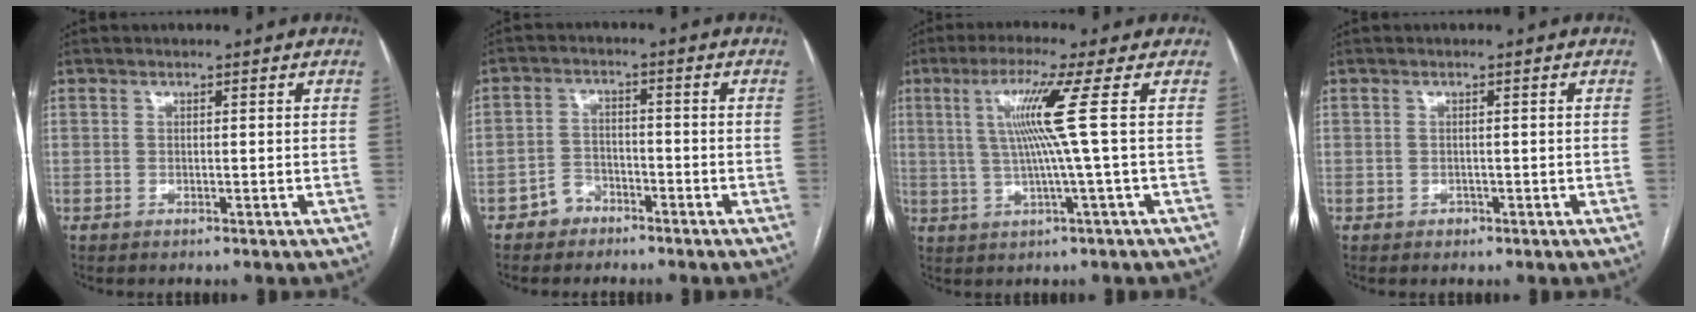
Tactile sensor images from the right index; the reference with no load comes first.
{"total": 3.6, "force": [-2.6, 2.5, 0.6], "torque": [-0.008, 0.011, -0.048]}
{"total": 8.1, "force": [1.5, -2.5, 7.6], "torque": [-0.141, 0.006, 0.036]}
{"total": 0.9, "force": [-0.4, 0.7, 0.2], "torque": [-0.002, 0.002, -0.006]}